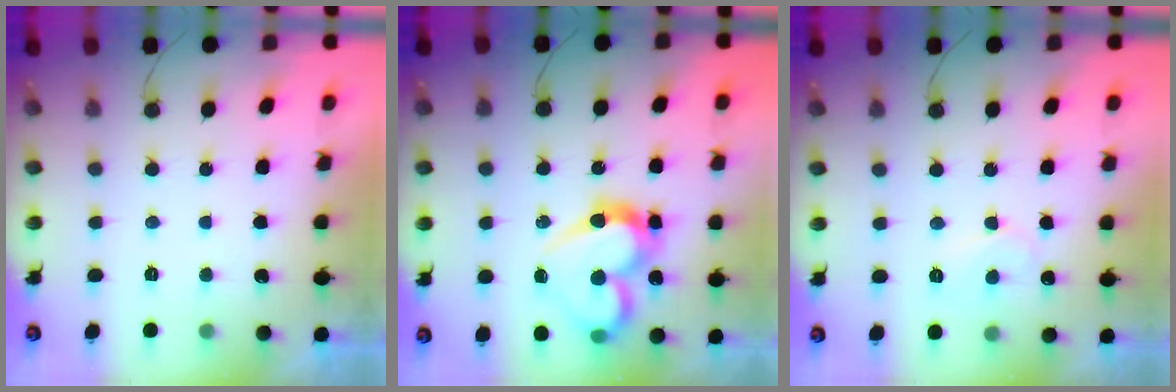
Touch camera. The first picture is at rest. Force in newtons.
{"total": 16.9, "press": 16.8, "slide": 2.3}
{"total": 6.7, "press": 6.7, "slide": 0.3}